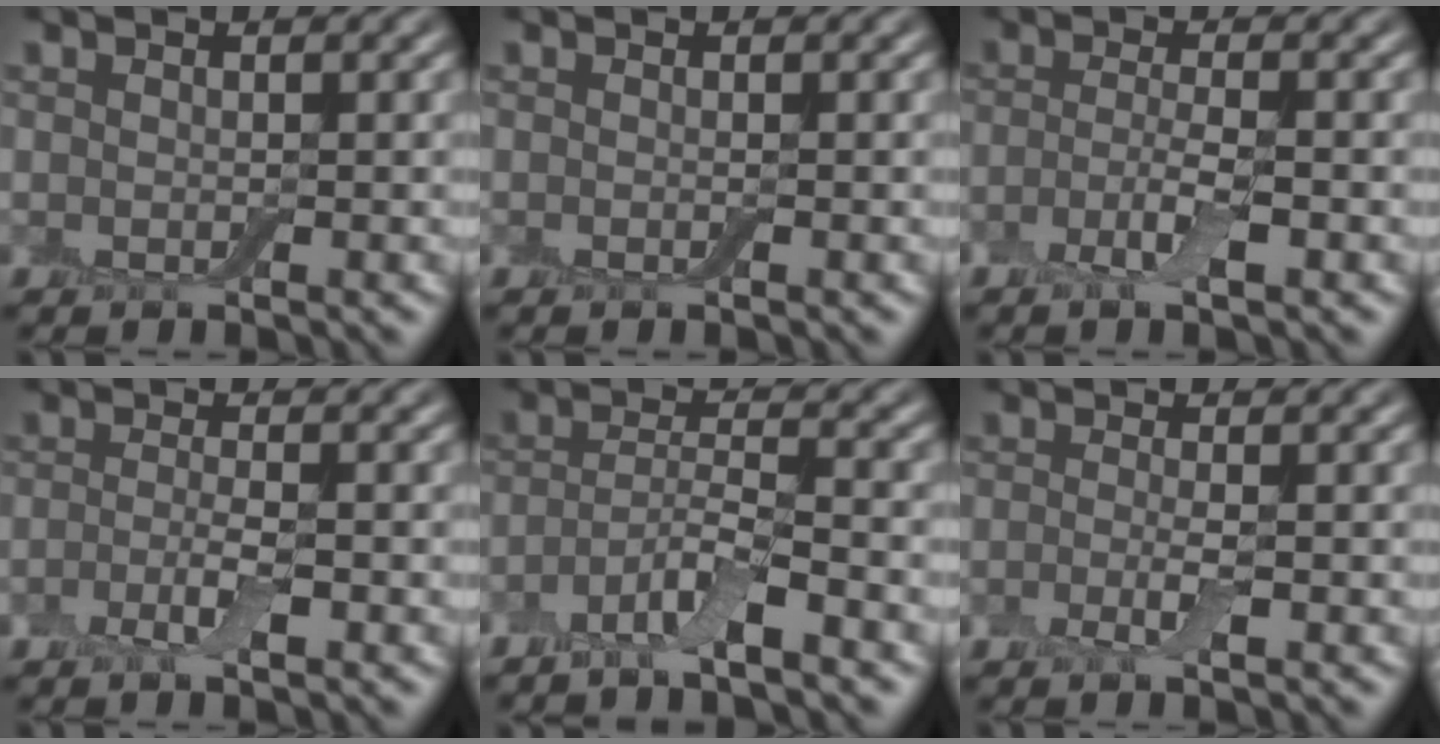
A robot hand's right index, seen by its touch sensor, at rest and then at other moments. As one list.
[{"total": 0.0}, {"total": 2.5, "force": [-1.2, 0.6, 2.1], "torque": [-0.045, 0.005, -0.029]}, {"total": 2.1, "force": [-1.0, 0.5, 1.8], "torque": [-0.037, 0.005, -0.025]}, {"total": 4.0, "force": [-2.6, 0.6, 3.0], "torque": [-0.058, 0.000, -0.057]}, {"total": 1.7, "force": [-0.6, 0.4, 1.5], "torque": [-0.033, 0.001, -0.016]}]